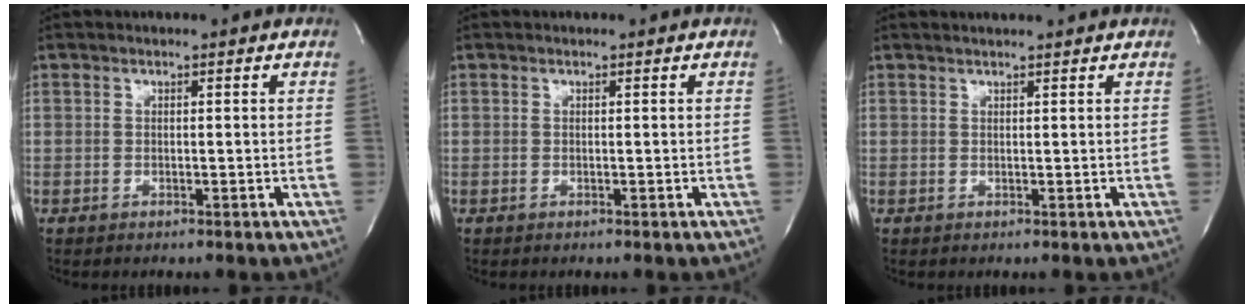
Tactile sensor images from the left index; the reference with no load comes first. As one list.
[{"total": 0.0}, {"total": 3.2, "force": [2.9, -0.1, 1.3], "torque": [-0.018, 0.015, 0.038]}]